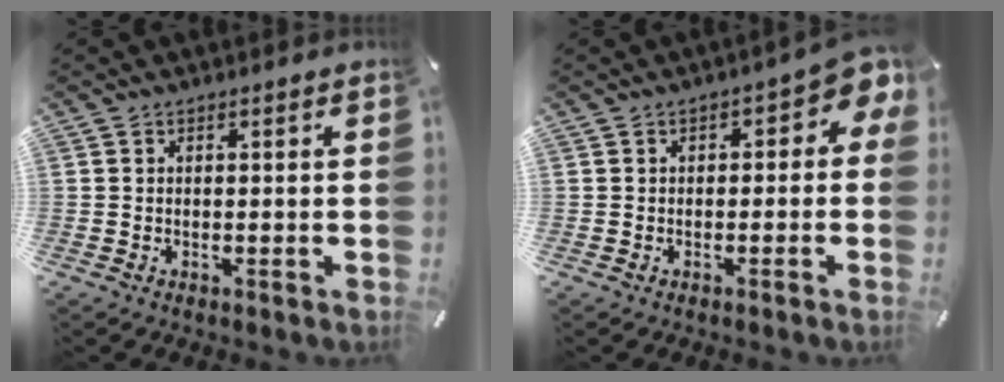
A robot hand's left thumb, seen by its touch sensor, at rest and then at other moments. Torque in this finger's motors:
{"motor_torque": [0.34, 0.37, 0.53, 0.27, 0.03]}